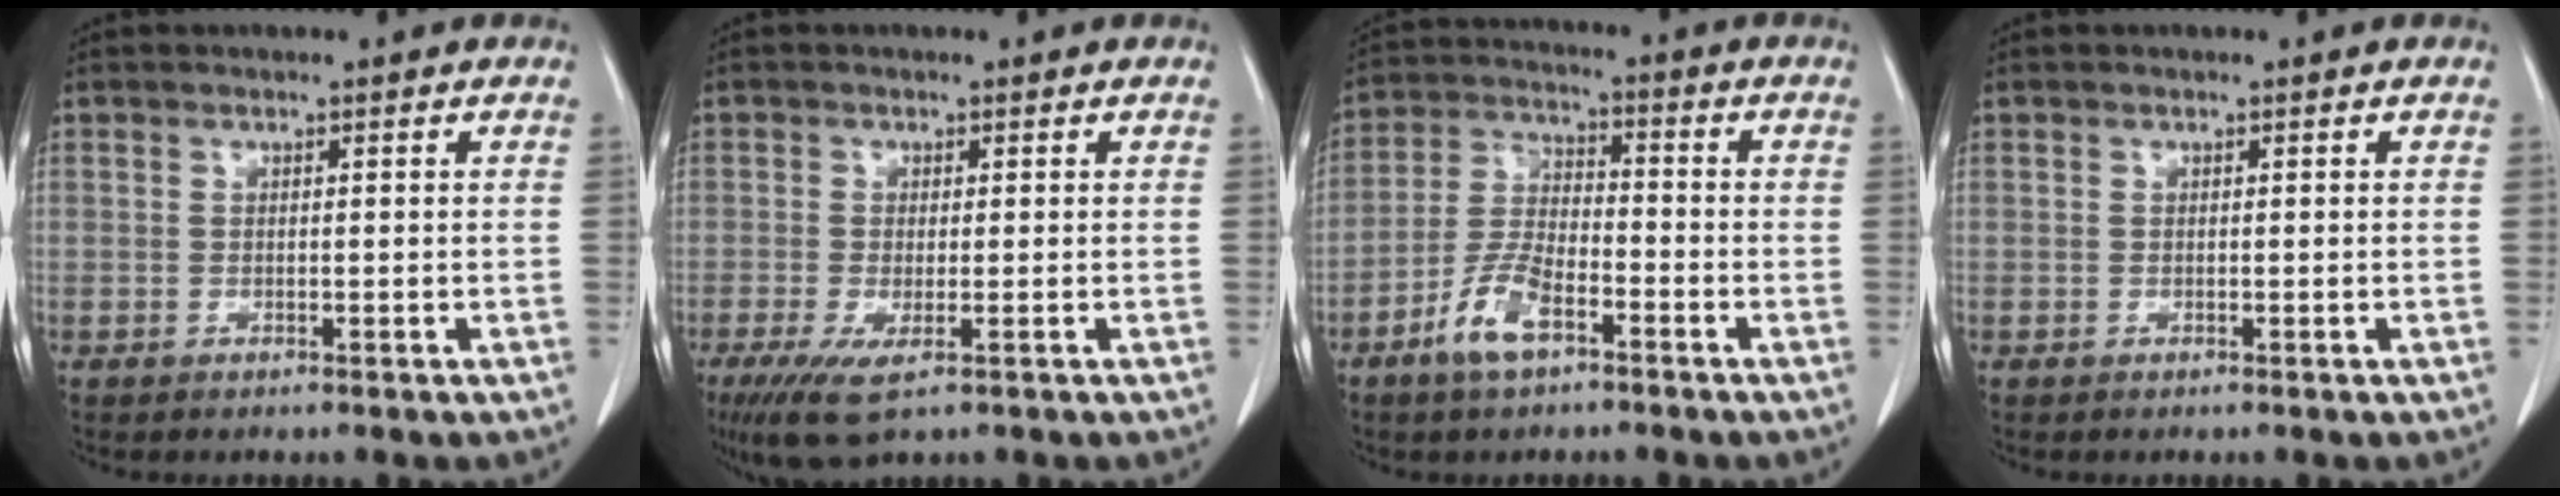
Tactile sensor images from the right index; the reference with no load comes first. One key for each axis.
{"total": 5.4, "fx": -2.7, "fy": 1.4, "fz": 4.5, "tx": -0.084, "ty": -0.017, "tz": -0.043}
{"total": 8.0, "fx": -4.7, "fy": 3.1, "fz": 5.8, "tx": -0.128, "ty": 0.003, "tz": -0.093}
{"total": 0.0}